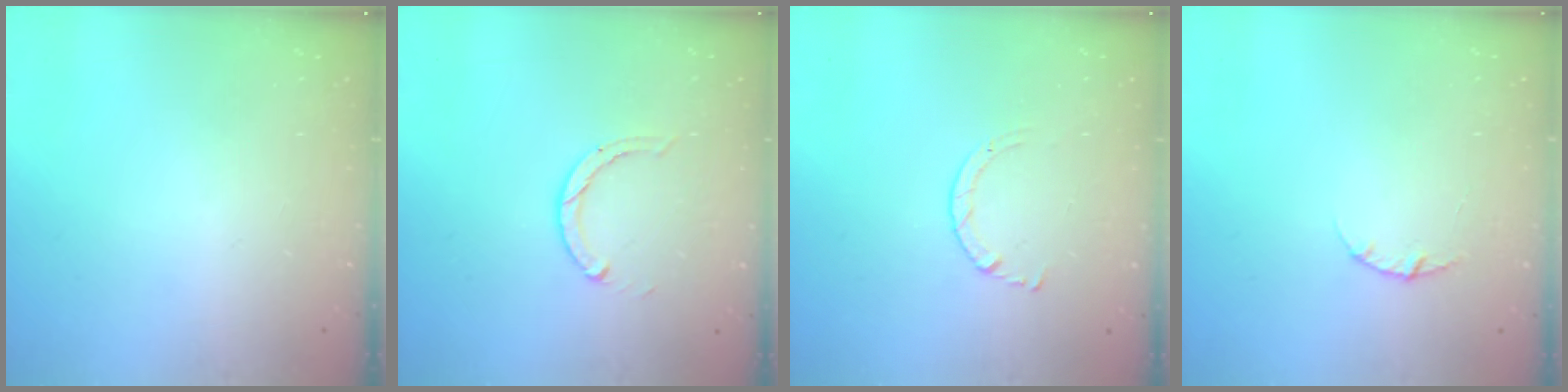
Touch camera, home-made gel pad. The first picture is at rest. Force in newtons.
{"total": 1.9, "press": 1.9, "slide": 0.2}
{"total": 1.7, "press": 1.7, "slide": 0.2}
{"total": 2.8, "press": 2.8, "slide": 0.4}